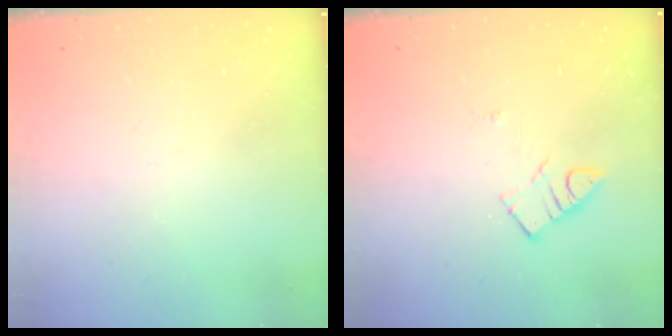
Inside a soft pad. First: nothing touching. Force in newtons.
{"total": 3.8, "press": 3.7, "slide": 0.4}